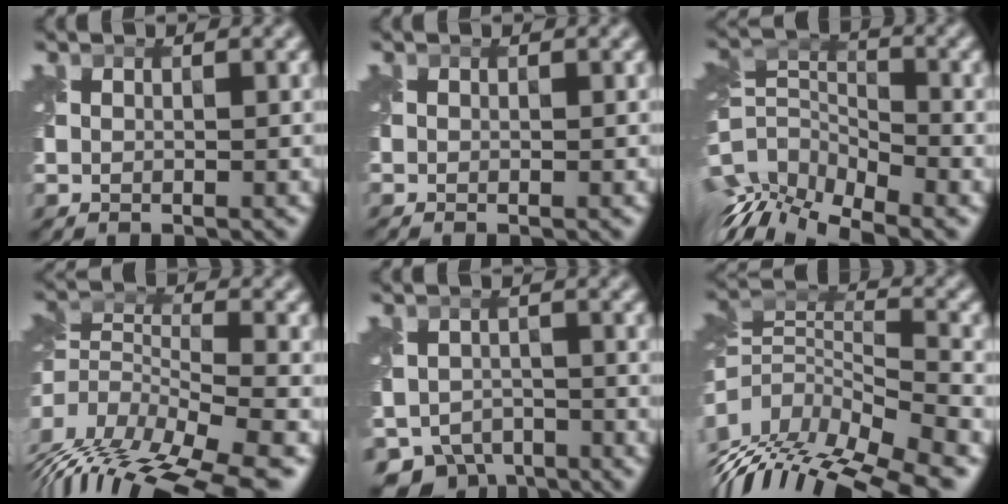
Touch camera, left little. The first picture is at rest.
{"total": 0.0}
{"total": 9.5, "force": [-6.0, 4.6, 5.7], "torque": [-0.122, -0.005, -0.116]}
{"total": 11.9, "force": [-7.6, 4.6, 8.0], "torque": [-0.132, 0.008, -0.092]}
{"total": 7.2, "force": [-5.4, 4.3, 2.2], "torque": [-0.028, -0.024, -0.084]}
{"total": 11.3, "force": [-7.2, 4.4, 7.5], "torque": [-0.141, 0.027, -0.116]}